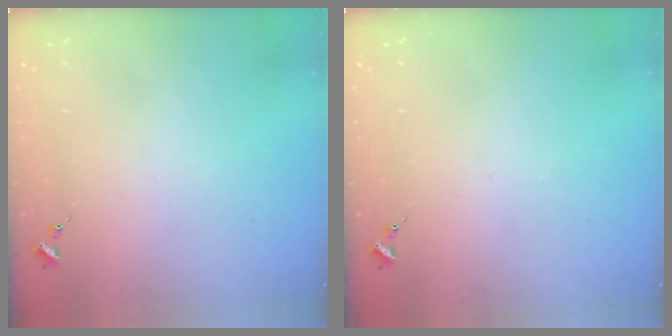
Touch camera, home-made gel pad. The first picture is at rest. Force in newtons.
{"total": 0.0}